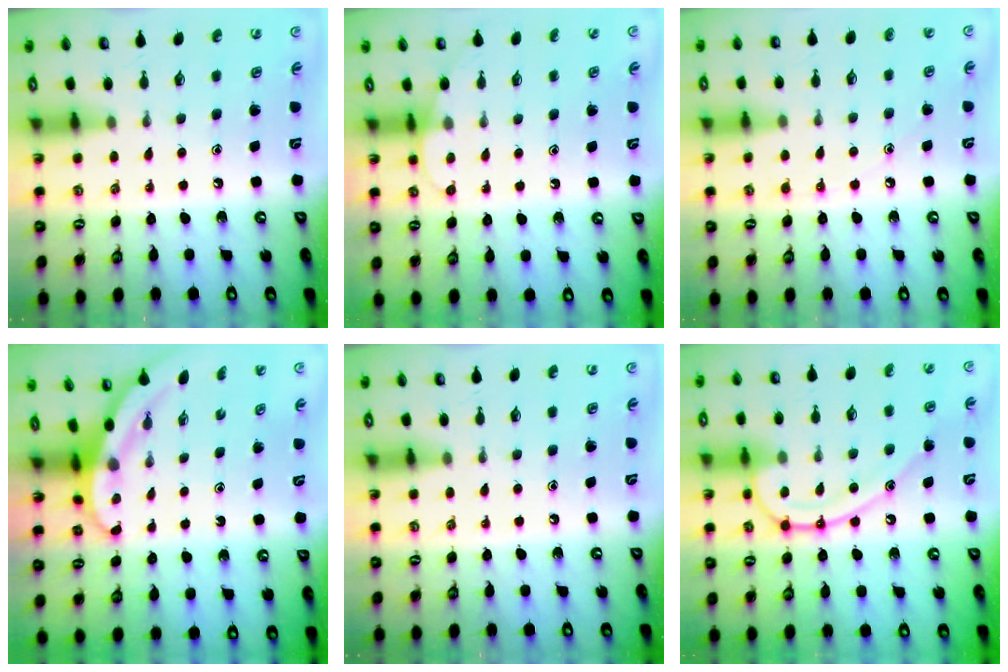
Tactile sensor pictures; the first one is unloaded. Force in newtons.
{"total": 4.1, "press": 4.1, "slide": 0.4}
{"total": 4.6, "press": 4.5, "slide": 0.5}
{"total": 3.3, "press": 3.3, "slide": 0.1}
{"total": 0.0}
{"total": 14.1, "press": 14.0, "slide": 1.6}